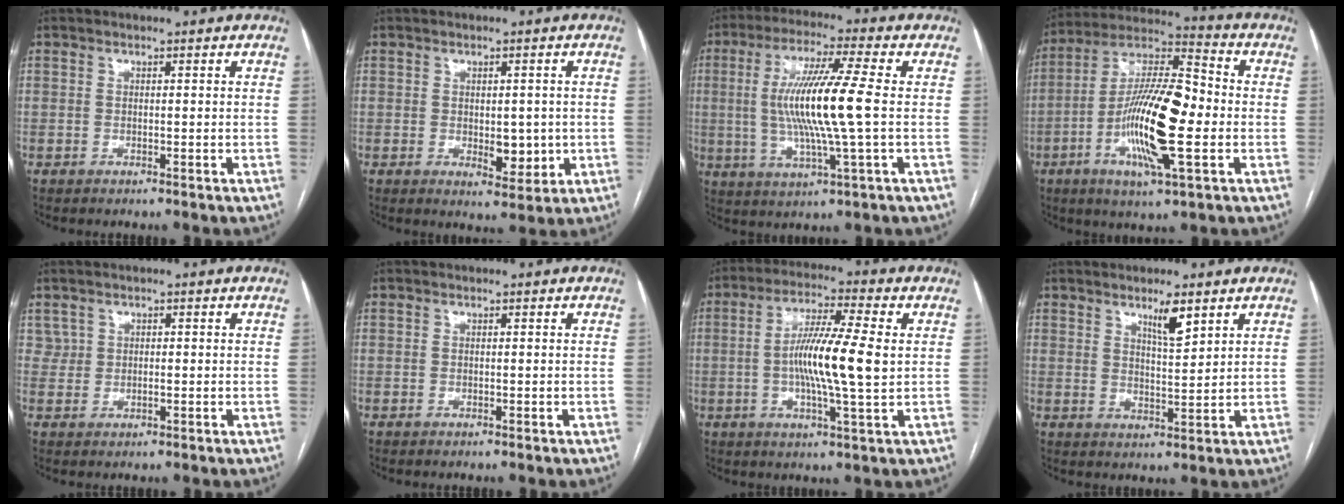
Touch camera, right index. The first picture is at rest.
{"total": 4.8, "force": [-0.5, 2.5, 4.1], "torque": [-0.051, -0.004, 0.002]}
{"total": 13.2, "force": [0.1, -0.1, 13.2], "torque": [-0.263, -0.001, -0.001]}
{"total": 17.5, "force": [-3.4, 3.2, 16.9], "torque": [-0.323, 0.003, -0.061]}
{"total": 1.6, "force": [0.8, 1.4, 0.3], "torque": [-0.003, 0.005, 0.014]}
{"total": 0.0}
{"total": 11.6, "force": [0.1, 0.6, 11.6], "torque": [-0.216, -0.001, -0.004]}
{"total": 4.5, "force": [2.9, 0.7, 3.3], "torque": [-0.059, -0.004, 0.052]}